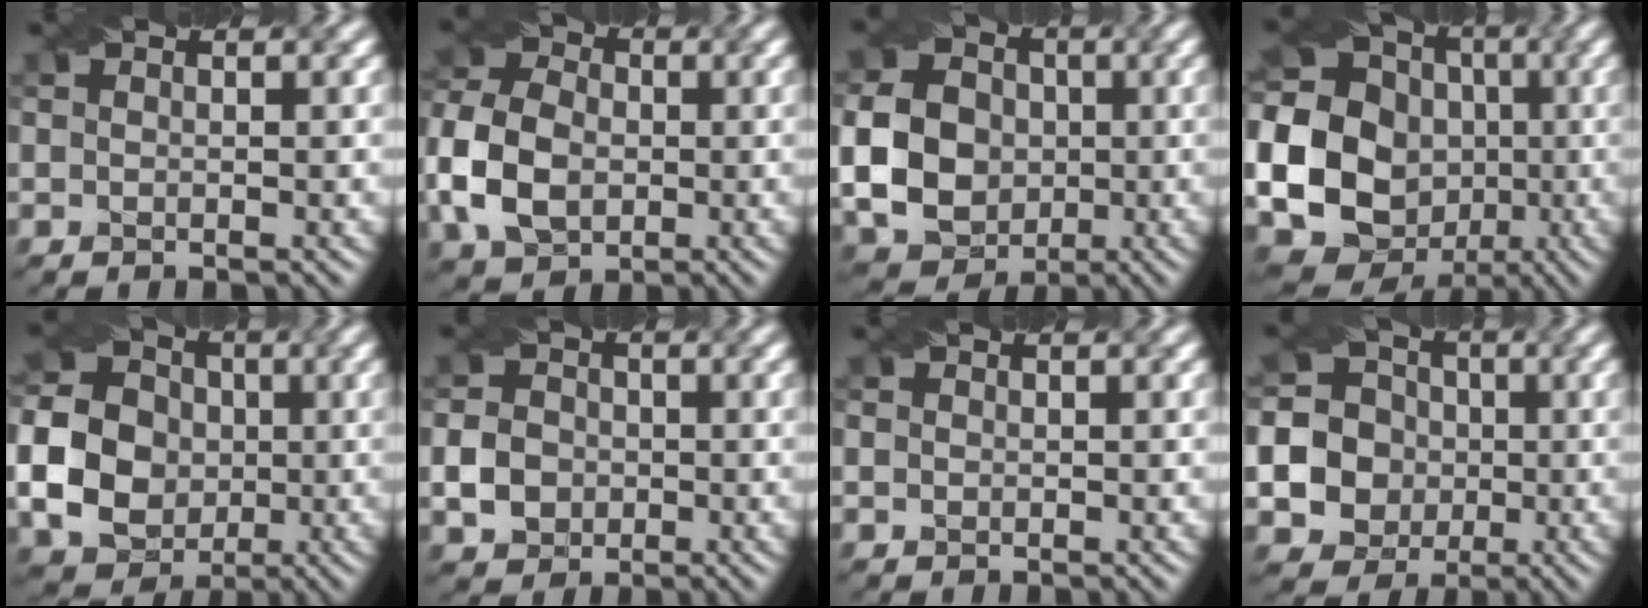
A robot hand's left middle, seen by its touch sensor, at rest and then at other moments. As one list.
[{"total": 8.1, "force": [-1.9, 6.0, 5.0], "torque": [-0.123, 0.000, -0.050]}, {"total": 10.2, "force": [-0.9, 8.8, 5.2], "torque": [-0.111, -0.013, -0.028]}, {"total": 25.6, "force": [-3.7, 23.8, 8.6], "torque": [-0.188, 0.004, -0.113]}, {"total": 10.5, "force": [-1.2, 9.4, 4.6], "torque": [-0.109, -0.015, -0.032]}, {"total": 3.4, "force": [-0.9, 3.0, 1.4], "torque": [-0.026, 0.003, -0.020]}, {"total": 0.6, "force": [0.1, 0.6, 0.2], "torque": [0.002, 0.001, -0.006]}, {"total": 12.4, "force": [-1.8, 11.8, 3.5], "torque": [-0.115, 0.005, -0.045]}]